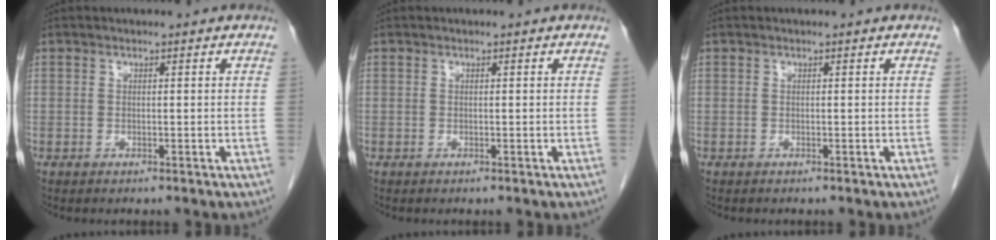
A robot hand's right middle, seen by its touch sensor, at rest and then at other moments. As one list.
[{"total": 0.0}, {"total": 0.0}]